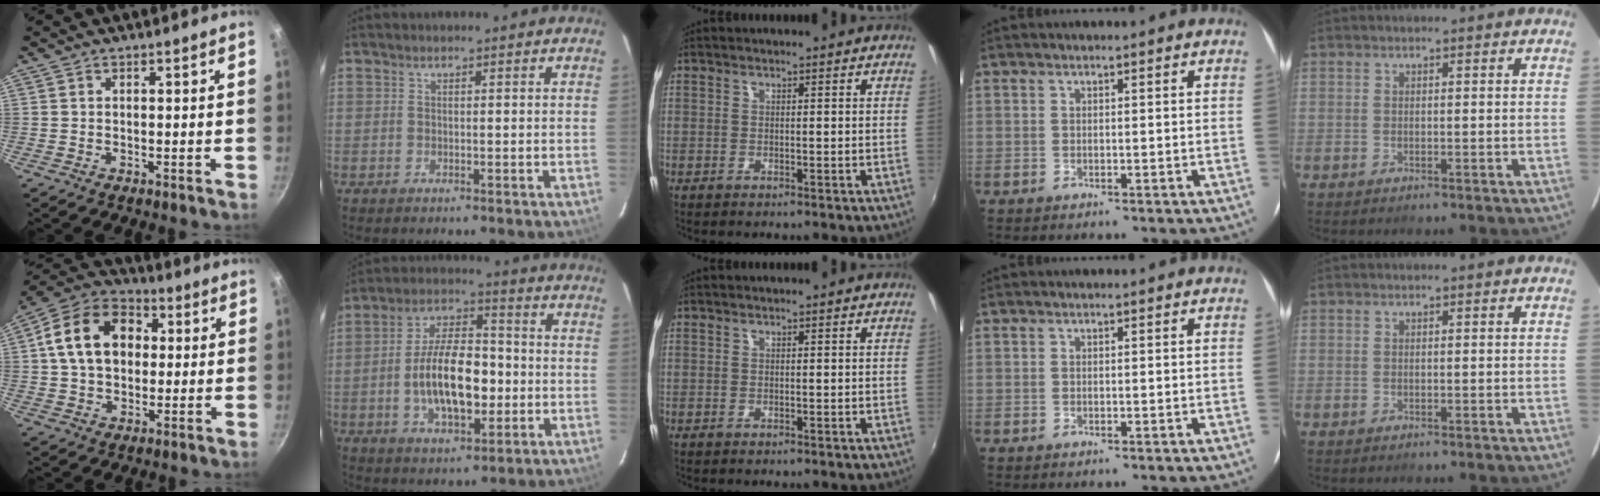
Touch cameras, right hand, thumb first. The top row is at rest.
{"thumb": {"total": 15.9, "force": [2.5, 11.7, 10.5], "torque": [-0.158, 0.028, 0.027]}, "index": {"total": 14.7, "force": [-2.6, 7.1, 12.6], "torque": [-0.237, 0.011, -0.039]}}